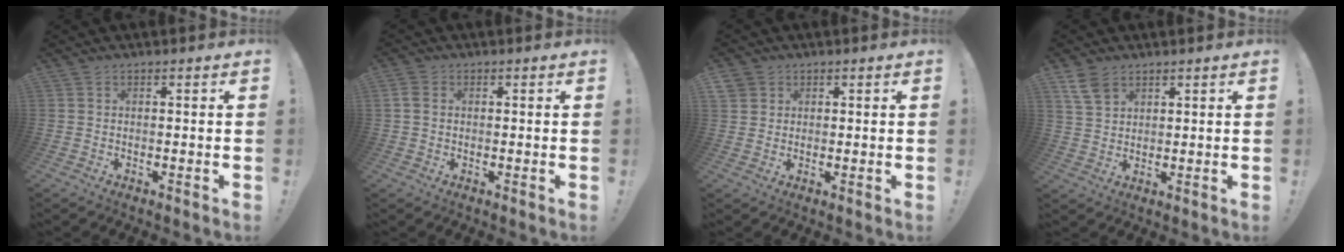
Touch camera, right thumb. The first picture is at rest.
{"total": 3.2, "force": [0.7, 2.4, 1.9], "torque": [-0.040, 0.010, 0.016]}
{"total": 3.4, "force": [2.0, 2.7, 0.4], "torque": [-0.009, -0.002, 0.037]}
{"total": 6.3, "force": [4.2, 3.6, 3.1], "torque": [-0.057, -0.016, 0.083]}